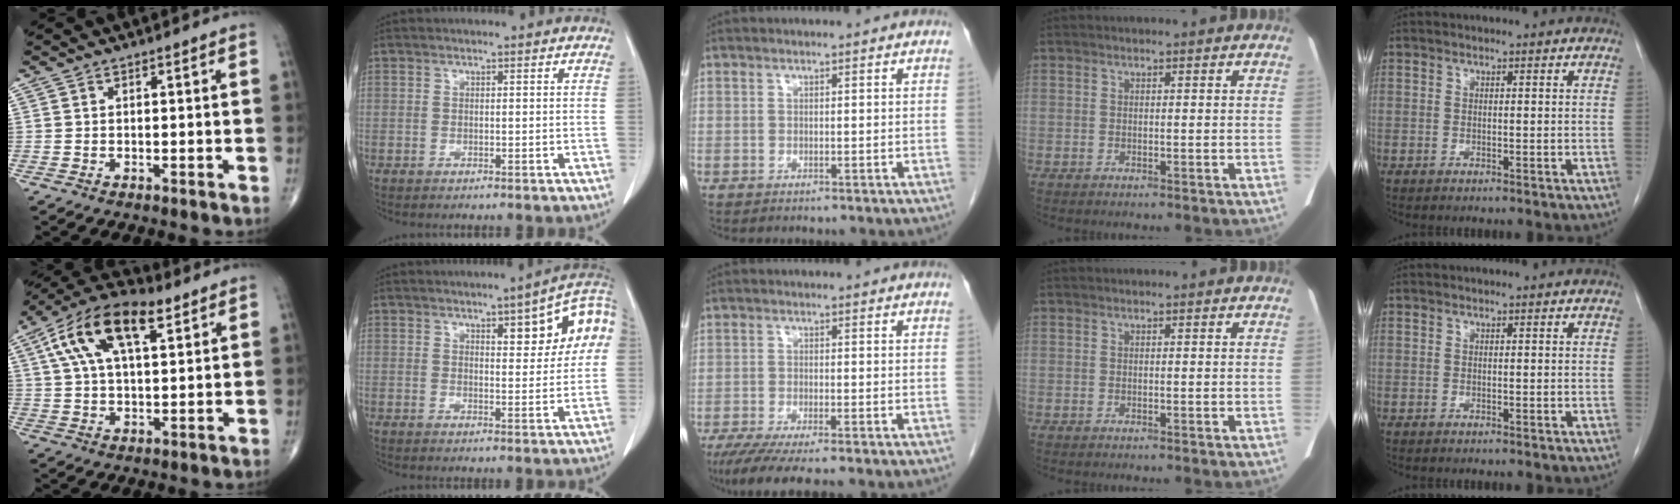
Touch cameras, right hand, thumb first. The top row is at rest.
{"thumb": {"total": 15.9, "force": [6.8, 7.2, 12.5], "torque": [-0.220, 0.010, 0.116]}, "index": {"total": 10.4, "force": [3.2, 2.6, 9.6], "torque": [-0.122, 0.025, 0.039]}, "middle": {"total": 8.3, "force": [-6.6, 0.5, 5.0], "torque": [-0.073, -0.019, -0.104]}}